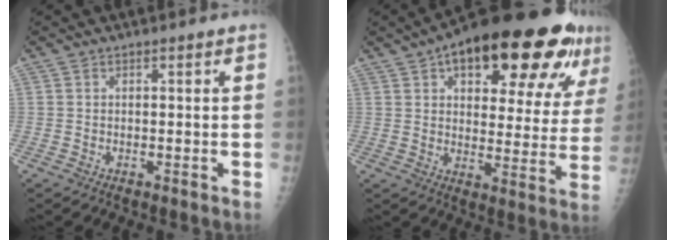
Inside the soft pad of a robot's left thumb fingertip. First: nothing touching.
{"total": 26.4, "force": [13.7, 10.6, 20.0], "torque": [-0.250, -0.004, 0.192]}